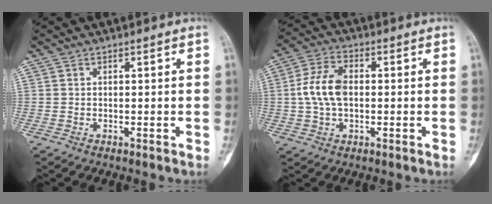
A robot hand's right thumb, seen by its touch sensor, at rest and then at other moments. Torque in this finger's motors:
{"motor_torque": [0.21, 0.21, 0.56, 0.16, 0.05]}